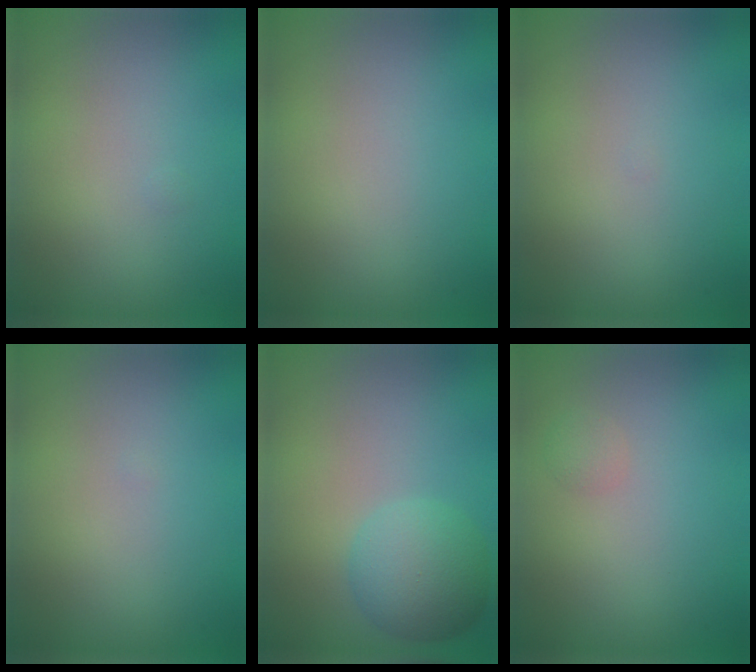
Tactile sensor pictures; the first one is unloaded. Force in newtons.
{"total": 0.0}
{"total": 0.0}
{"total": 0.0}
{"total": 4.8, "press": 4.8, "slide": 0.1}
{"total": 0.8, "press": 0.8, "slide": 0.0}